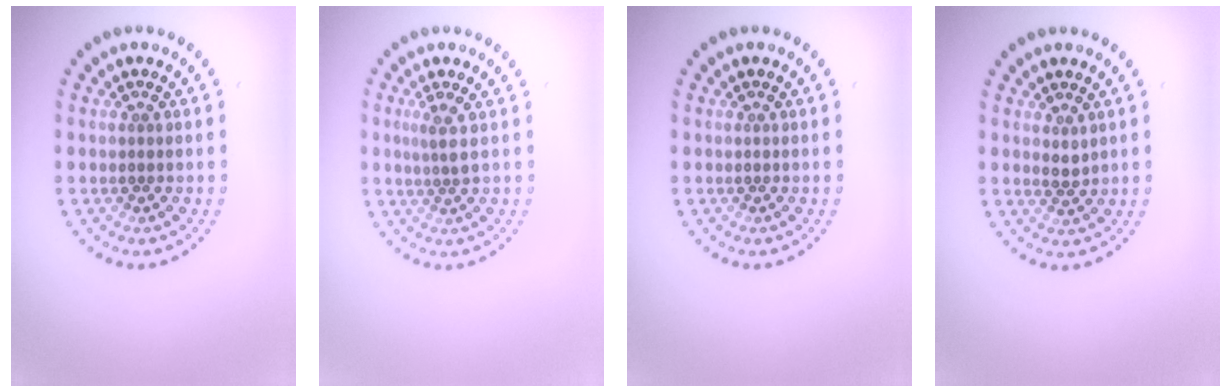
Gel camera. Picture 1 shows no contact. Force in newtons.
{"total": 1.8, "press": 1.2, "slide": 1.3}
{"total": 0.0}
{"total": 0.8, "press": 0.7, "slide": 0.4}